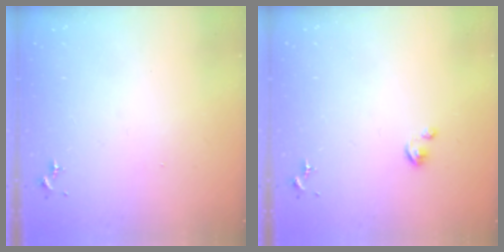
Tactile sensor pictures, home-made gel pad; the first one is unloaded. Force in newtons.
{"total": 2.7, "press": 2.7, "slide": 0.3}